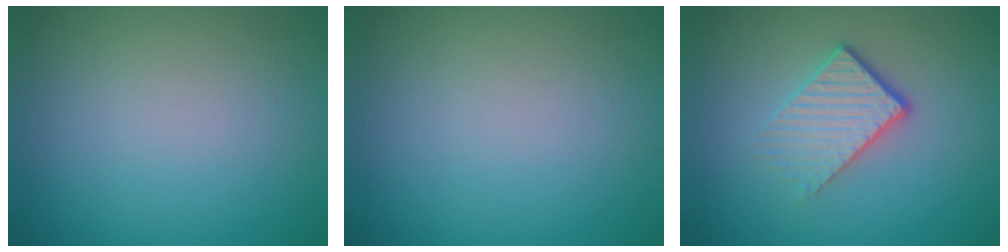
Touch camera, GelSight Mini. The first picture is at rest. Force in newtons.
{"total": 0.0}
{"total": 4.2, "press": 2.7, "slide": 3.2}